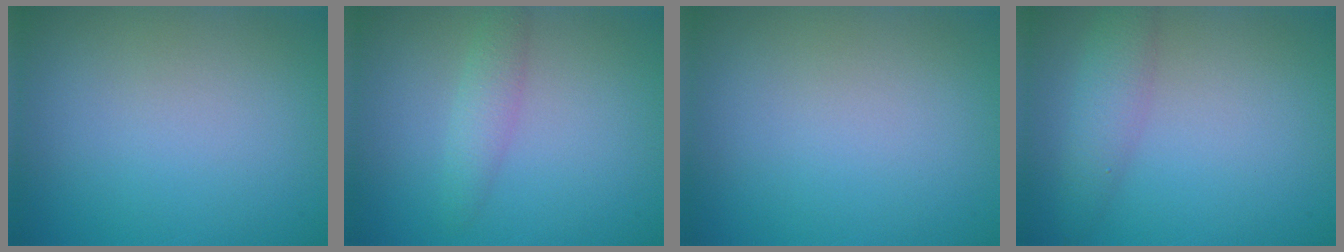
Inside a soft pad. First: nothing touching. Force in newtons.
{"total": 1.8, "press": 1.8, "slide": 0.1}
{"total": 0.0}
{"total": 2.8, "press": 2.8, "slide": 0.1}